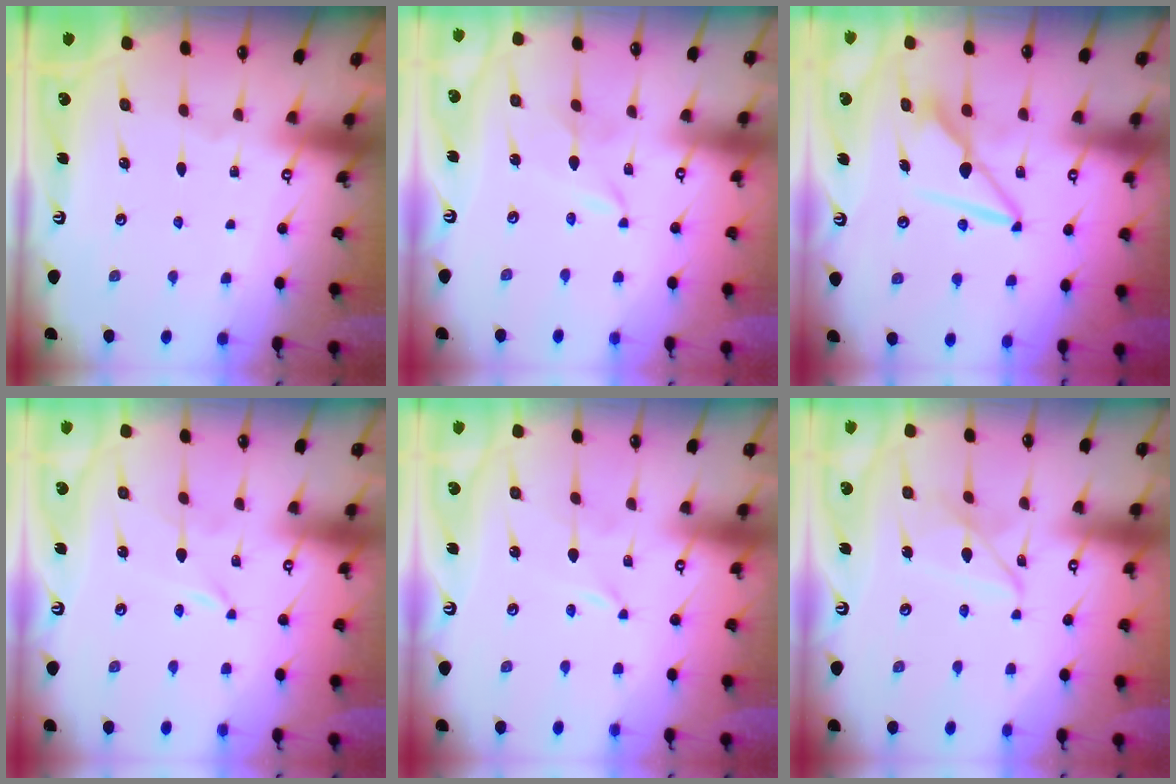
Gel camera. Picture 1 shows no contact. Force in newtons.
{"total": 1.8, "press": 1.7, "slide": 0.2}
{"total": 8.1, "press": 8.1, "slide": 0.4}
{"total": 0.0}
{"total": 0.0}
{"total": 8.0, "press": 8.0, "slide": 0.5}